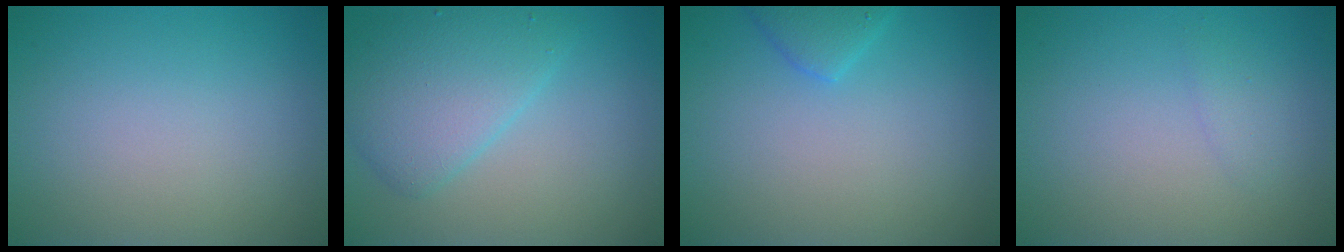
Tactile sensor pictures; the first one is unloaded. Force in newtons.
{"total": 4.8, "press": 4.8, "slide": 0.3}
{"total": 1.9, "press": 1.9, "slide": 0.1}
{"total": 0.9, "press": 0.9, "slide": 0.1}